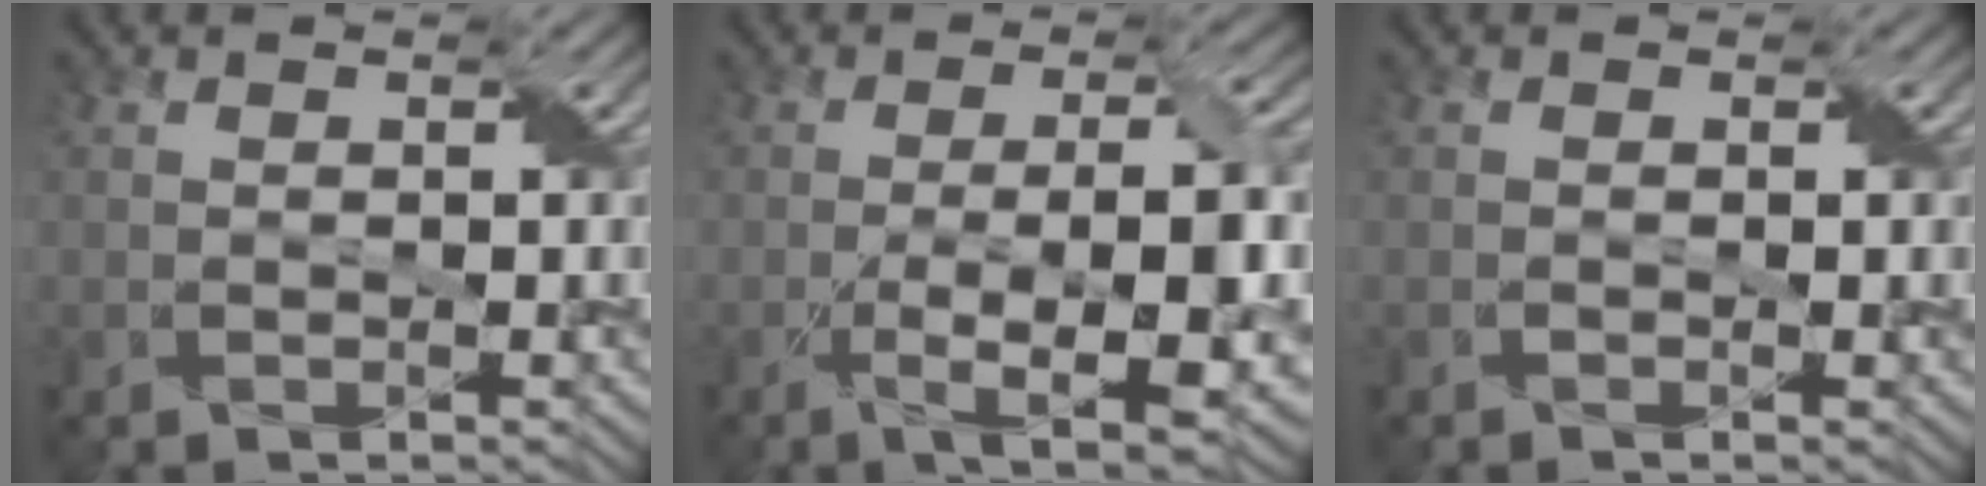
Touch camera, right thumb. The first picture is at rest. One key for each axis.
{"total": 9.4, "fx": -2.5, "fy": 2.1, "fz": 8.8, "tx": -0.146, "ty": 0.002, "tz": -0.034}
{"total": 0.7, "fx": -0.1, "fy": 0.1, "fz": 0.6, "tx": -0.010, "ty": -0.003, "tz": -0.003}